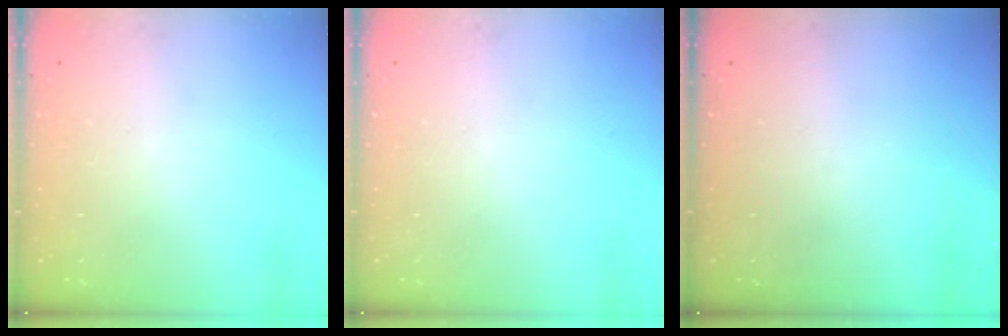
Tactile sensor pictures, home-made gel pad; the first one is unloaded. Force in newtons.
{"total": 0.0}
{"total": 0.0}